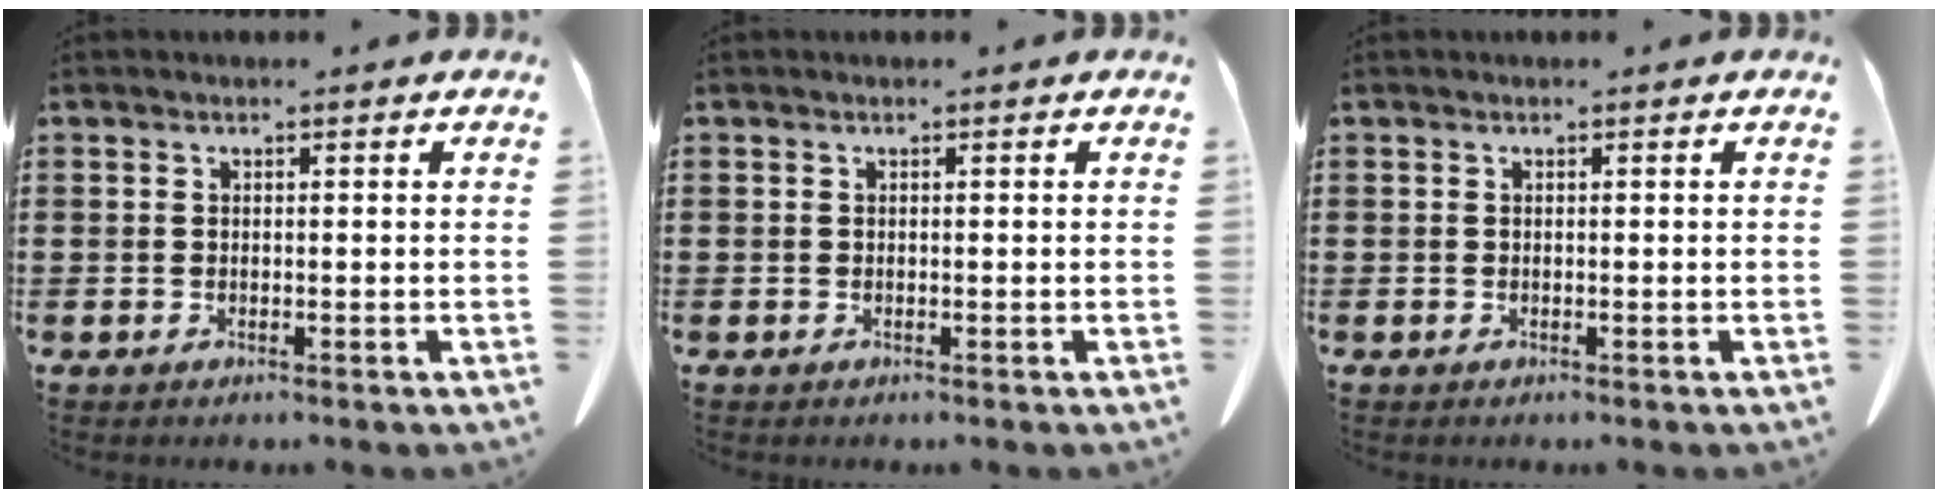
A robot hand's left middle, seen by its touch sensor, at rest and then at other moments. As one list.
[{"total": 0.0}, {"total": 0.0}]